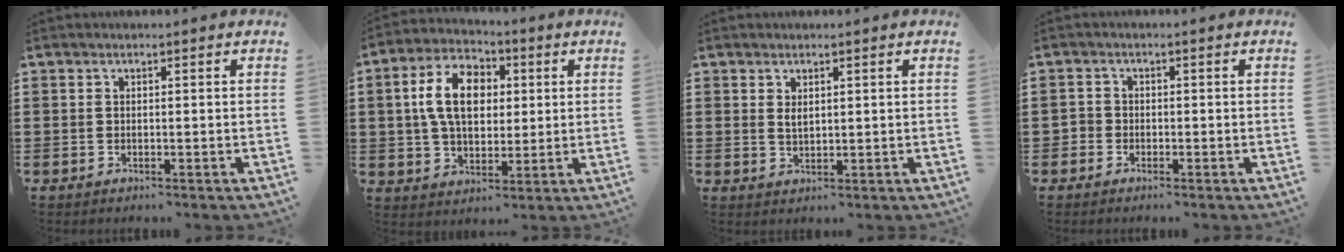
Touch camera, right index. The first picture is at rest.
{"total": 10.3, "force": [1.7, 6.5, 7.8], "torque": [-0.167, 0.016, 0.026]}
{"total": 1.5, "force": [0.7, 0.8, 1.1], "torque": [-0.025, 0.003, 0.012]}
{"total": 1.3, "force": [-1.0, 0.9, 0.1], "torque": [-0.005, 0.004, -0.022]}